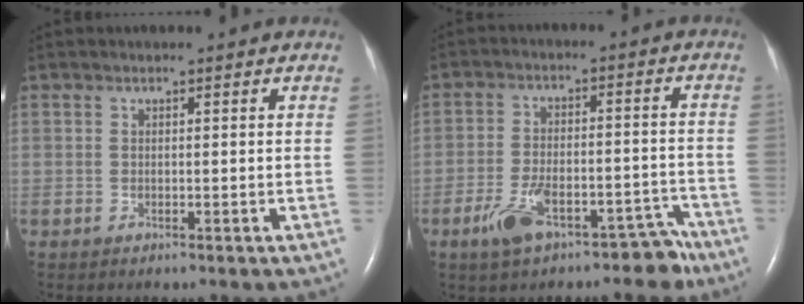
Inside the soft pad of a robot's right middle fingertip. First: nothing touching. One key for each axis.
{"total": 9.3, "fx": -6.5, "fy": 3.6, "fz": 5.6, "tx": -0.089, "ty": 0.021, "tz": -0.101}